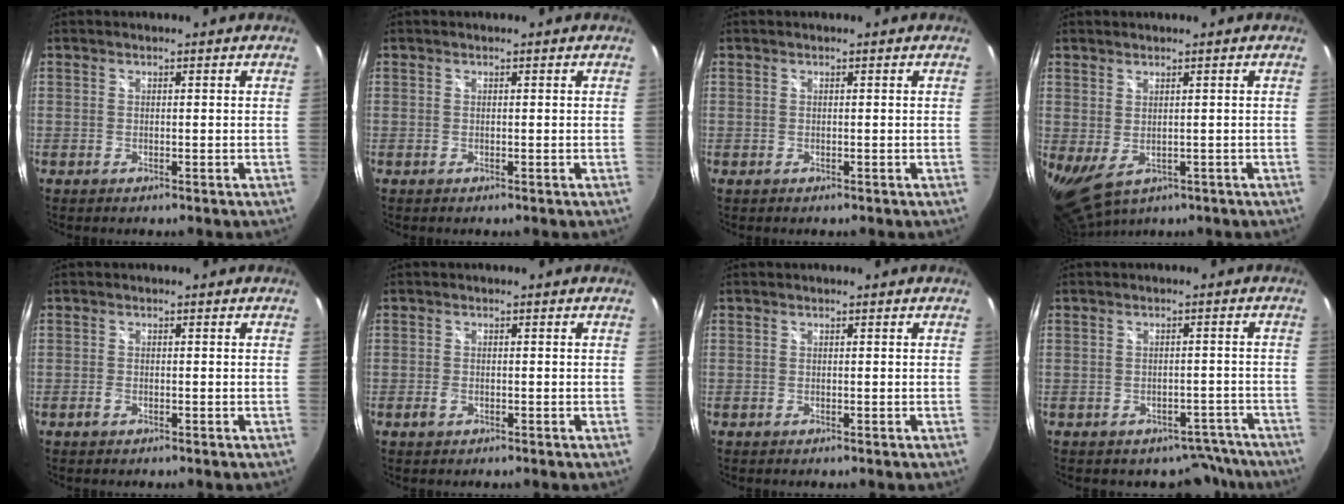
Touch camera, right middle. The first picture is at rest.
{"total": 0.0}
{"total": 0.0}
{"total": 4.8, "force": [-0.6, 2.3, 4.2], "torque": [-0.072, -0.021, -0.001]}
{"total": 1.1, "force": [-0.6, 0.6, 0.6], "torque": [-0.013, -0.001, -0.012]}
{"total": 1.6, "force": [-0.7, 1.0, 0.9], "torque": [-0.020, -0.001, -0.014]}
{"total": 0.0}
{"total": 5.2, "force": [-4.3, 2.9, 0.8], "torque": [0.001, 0.029, -0.039]}